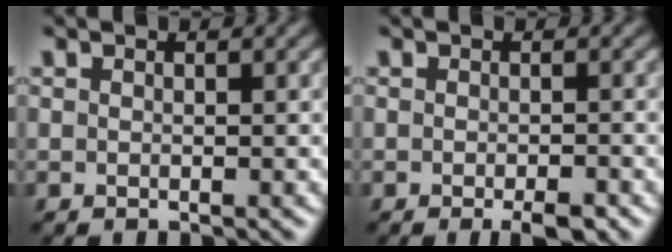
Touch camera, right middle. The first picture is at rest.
{"total": 2.2, "force": [-1.3, 0.5, 1.7], "torque": [-0.024, -0.003, -0.020]}